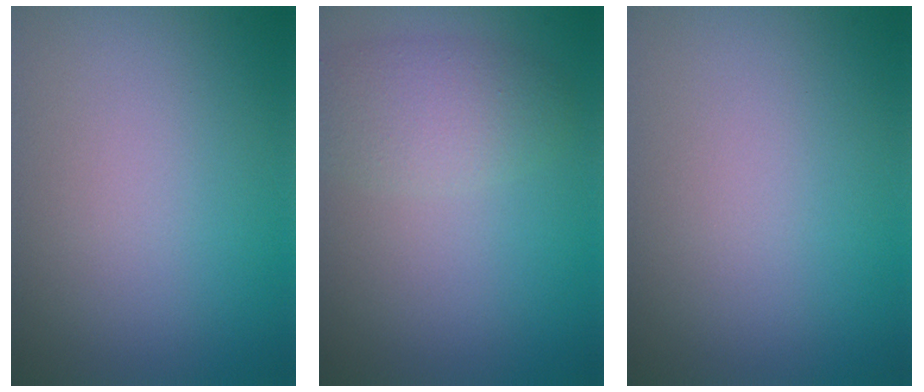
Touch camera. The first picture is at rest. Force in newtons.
{"total": 3.1, "press": 3.1, "slide": 0.0}
{"total": 0.0}